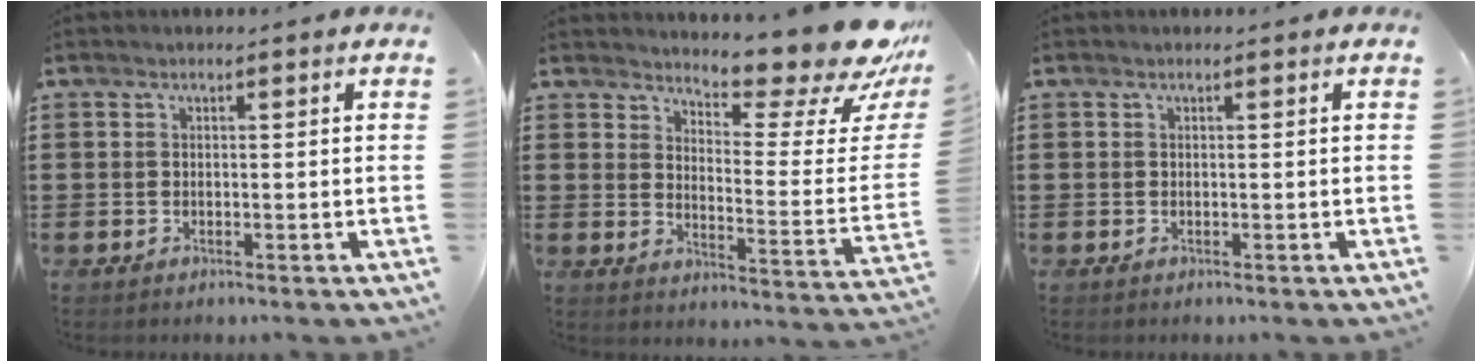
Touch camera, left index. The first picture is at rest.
{"total": 11.4, "force": [10.0, 1.4, 5.2], "torque": [-0.072, -0.087, 0.165]}
{"total": 0.0}